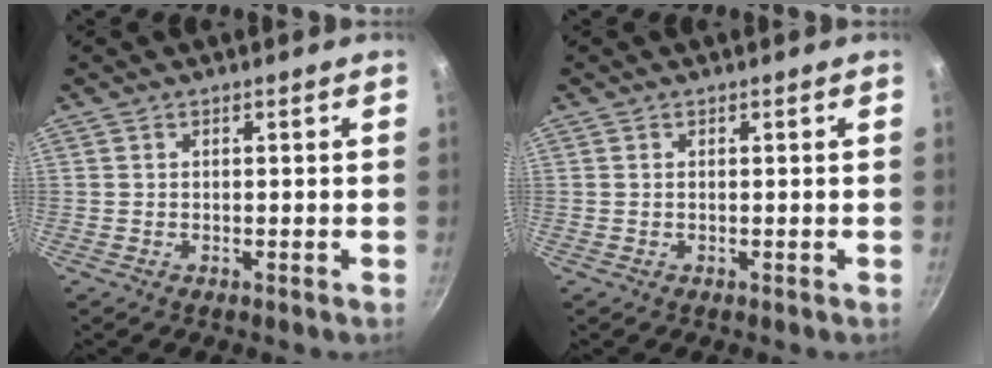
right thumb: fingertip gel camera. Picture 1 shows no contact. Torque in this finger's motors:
{"motor_torque": [-0.35, 0.20, -0.31, 0.07, 0.07]}